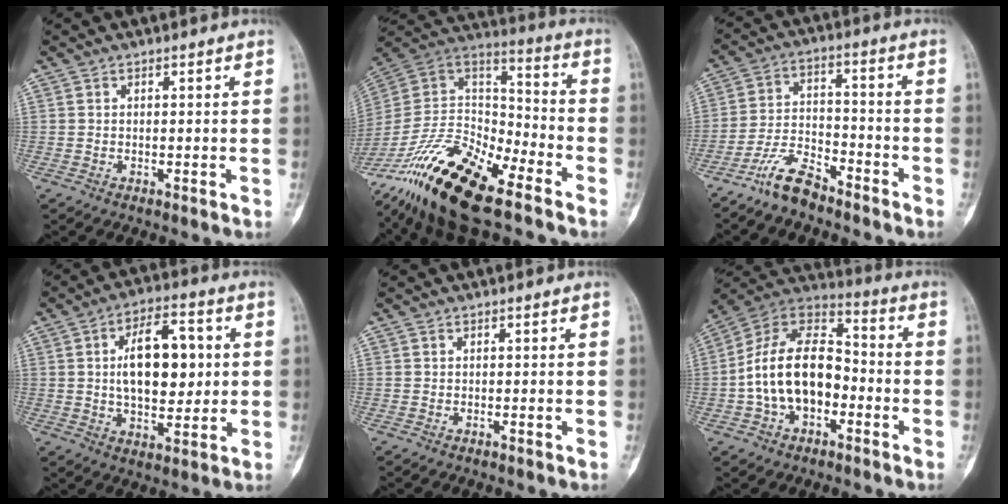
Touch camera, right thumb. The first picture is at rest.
{"total": 25.4, "force": [-16.7, 8.9, 16.9], "torque": [-0.338, 0.052, -0.304]}
{"total": 8.1, "force": [-6.8, 2.5, 3.7], "torque": [-0.073, 0.048, -0.136]}
{"total": 14.8, "force": [1.9, 7.9, 12.4], "torque": [-0.166, 0.003, 0.031]}
{"total": 0.0}
{"total": 17.2, "force": [-3.3, 10.8, 12.9], "torque": [-0.215, 0.050, -0.062]}